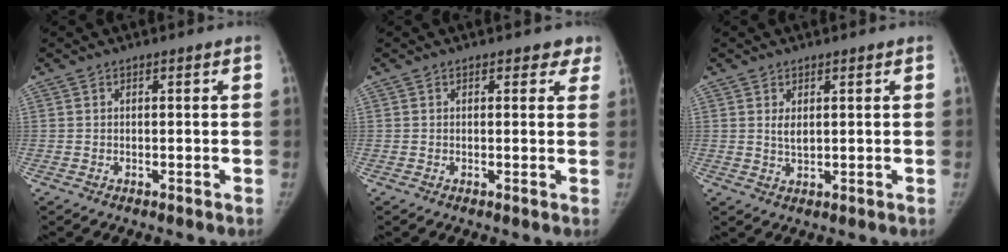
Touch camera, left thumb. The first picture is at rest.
{"total": 3.0, "force": [2.3, 1.8, 0.8], "torque": [0.030, -0.007, 0.012]}
{"total": 2.2, "force": [0.8, 1.1, 1.7], "torque": [-0.024, -0.009, 0.019]}